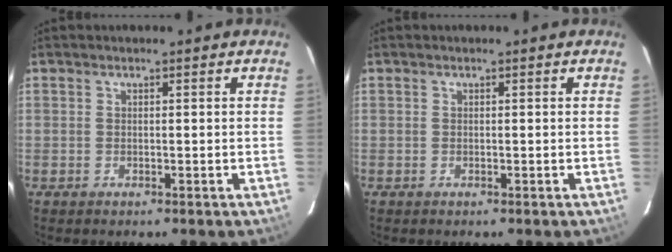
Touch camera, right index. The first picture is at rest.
{"total": 0.0}